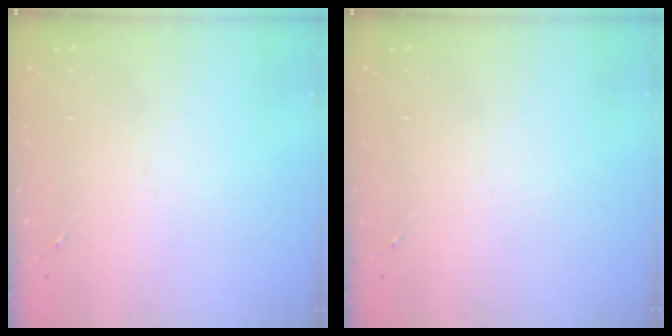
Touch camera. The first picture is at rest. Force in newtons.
{"total": 0.0}